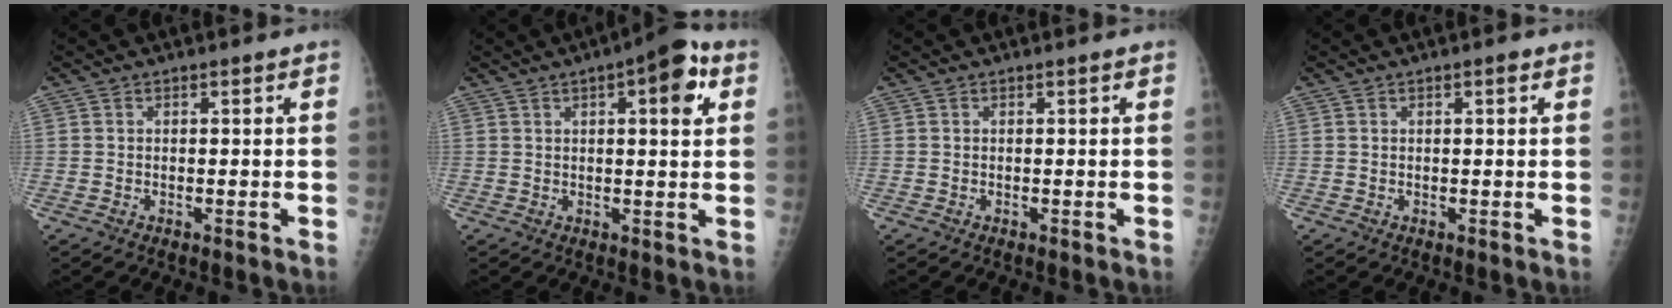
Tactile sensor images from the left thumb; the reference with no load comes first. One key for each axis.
{"total": 8.7, "fx": 3.2, "fy": 2.8, "fz": 7.5, "tx": -0.084, "ty": 0.000, "tz": 0.036}
{"total": 0.0}
{"total": 1.2, "fx": 0.5, "fy": 0.4, "fz": 1.0, "tx": -0.013, "ty": 0.002, "tz": 0.006}